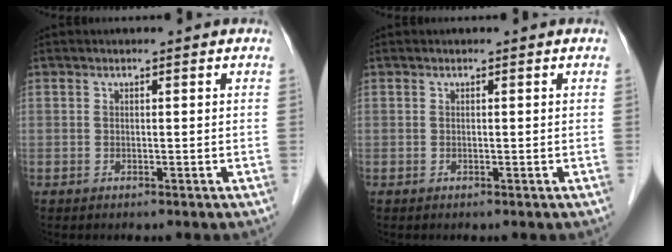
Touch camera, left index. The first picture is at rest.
{"total": 0.0}